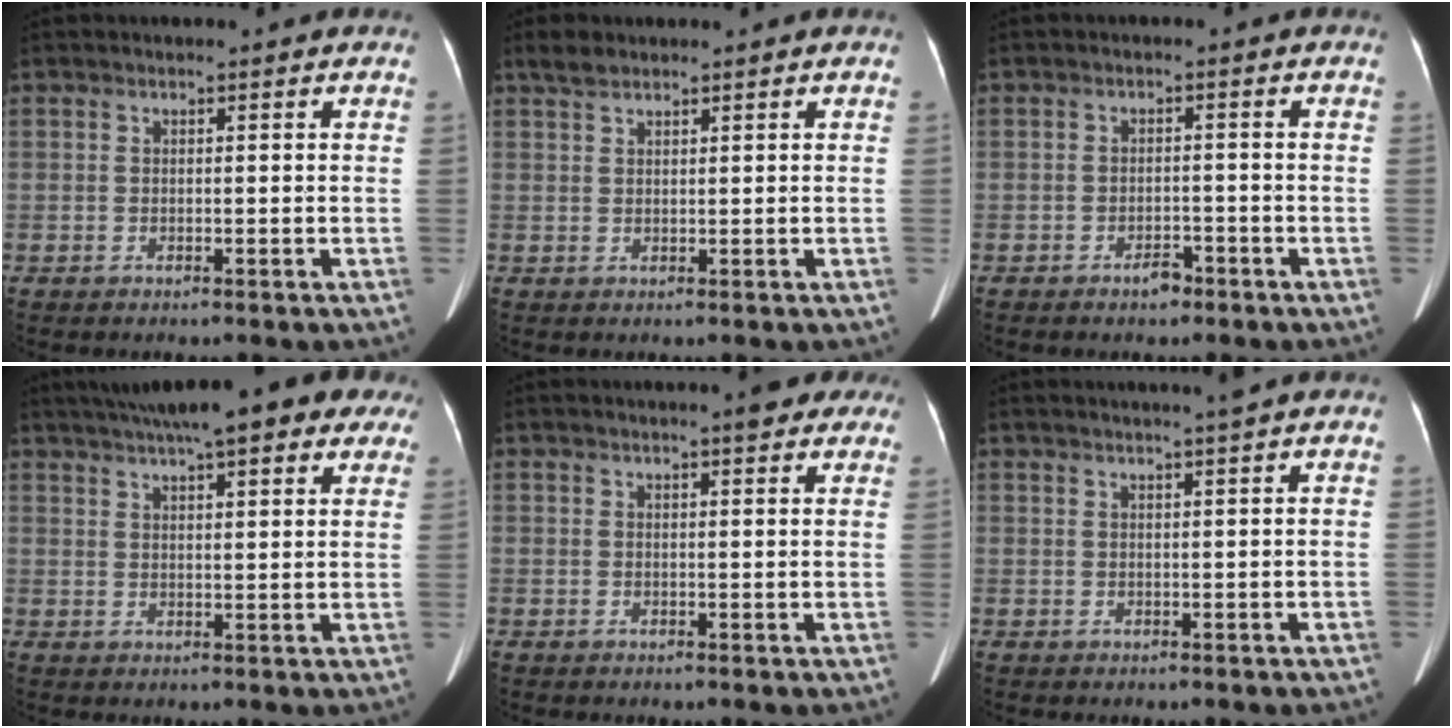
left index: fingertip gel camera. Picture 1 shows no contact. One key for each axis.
{"total": 2.3, "fx": 2.0, "fy": 0.8, "fz": 0.9, "tx": -0.023, "ty": 0.013, "tz": 0.040}
{"total": 2.0, "fx": -1.5, "fy": 0.9, "fz": 0.9, "tx": -0.015, "ty": 0.002, "tz": -0.021}
{"total": 17.5, "fx": 13.3, "fy": 4.3, "fz": 10.6, "tx": -0.163, "ty": 0.055, "tz": 0.167}
{"total": 4.6, "fx": 3.6, "fy": 1.1, "fz": 2.7, "tx": -0.028, "ty": 0.012, "tz": 0.037}
{"total": 2.5, "fx": 1.9, "fy": -0.8, "fz": 1.5, "tx": -0.020, "ty": 0.006, "tz": 0.031}